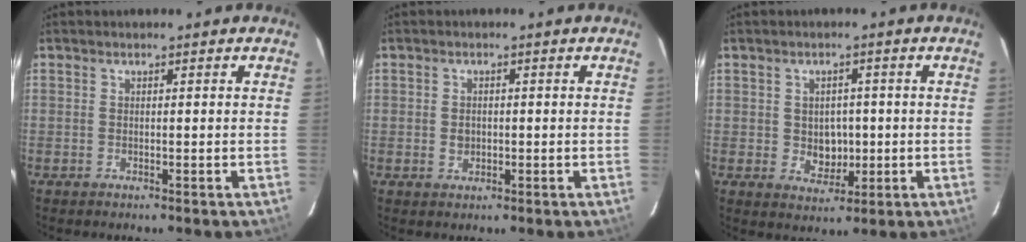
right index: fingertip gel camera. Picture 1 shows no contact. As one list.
[{"total": 2.1, "force": [-0.3, 1.8, 1.0], "torque": [-0.017, 0.003, -0.004]}, {"total": 4.8, "force": [-0.2, 4.2, 2.4], "torque": [-0.042, 0.003, 0.007]}]